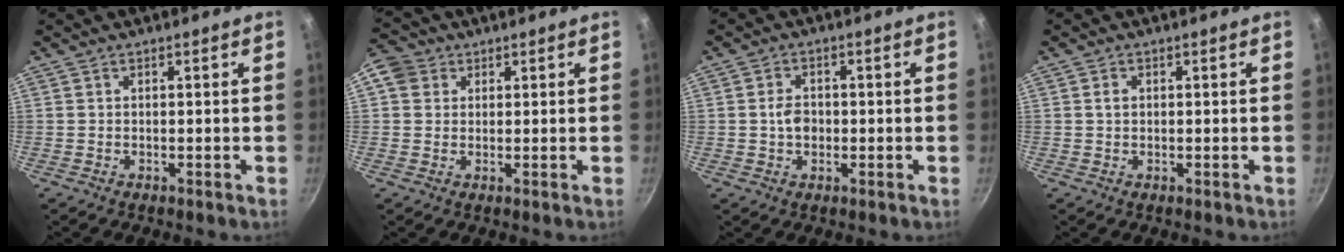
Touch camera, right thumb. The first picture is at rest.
{"total": 5.1, "force": [1.6, 4.5, 1.9], "torque": [-0.007, 0.005, 0.016]}
{"total": 3.6, "force": [-0.3, 2.7, 2.4], "torque": [-0.028, 0.008, -0.006]}
{"total": 1.3, "force": [0.2, 1.0, 0.8], "torque": [-0.012, 0.004, 0.004]}